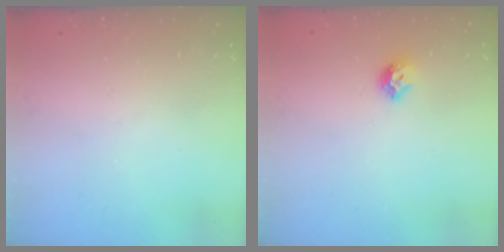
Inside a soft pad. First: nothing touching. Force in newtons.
{"total": 8.2, "press": 8.2, "slide": 0.3}